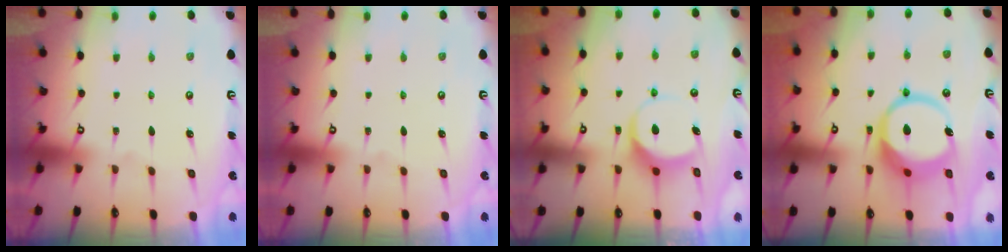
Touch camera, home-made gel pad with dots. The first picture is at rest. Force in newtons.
{"total": 0.0}
{"total": 8.7, "press": 8.7, "slide": 0.8}
{"total": 13.6, "press": 13.4, "slide": 2.2}